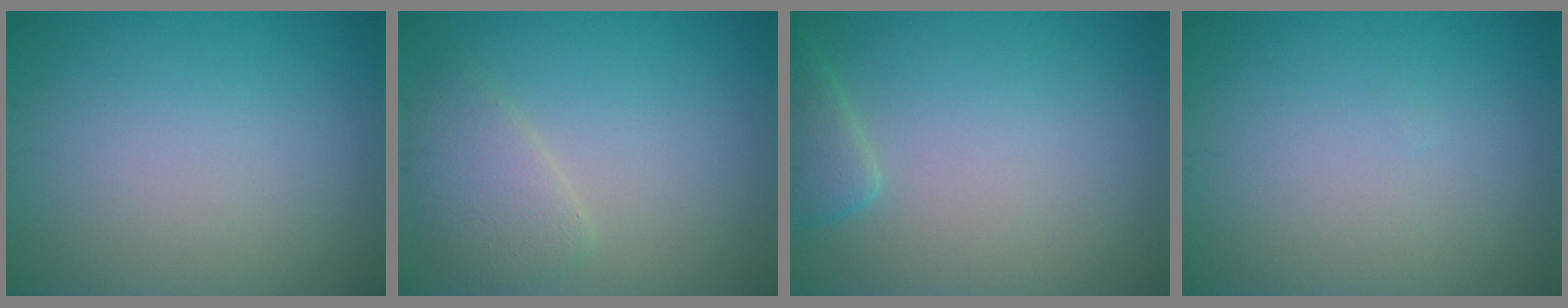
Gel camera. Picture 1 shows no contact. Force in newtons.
{"total": 2.9, "press": 2.8, "slide": 0.4}
{"total": 2.0, "press": 2.0, "slide": 0.2}
{"total": 0.0}